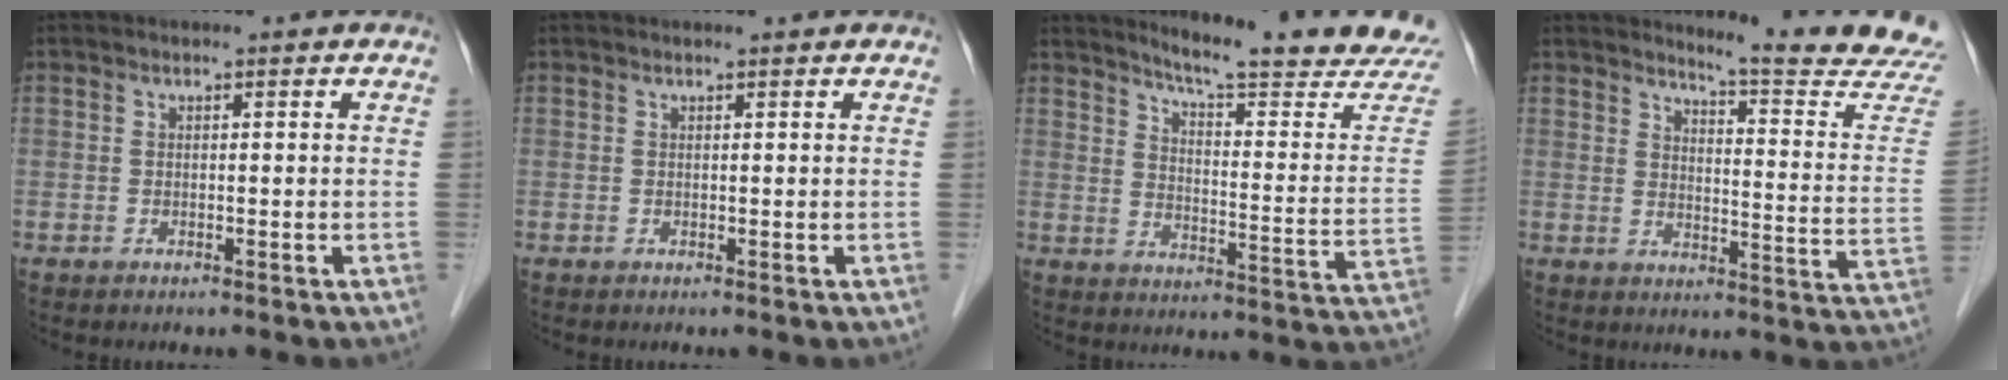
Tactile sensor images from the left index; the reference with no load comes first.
{"total": 0.8, "force": [0.7, 0.0, 0.3], "torque": [-0.008, 0.005, 0.013]}
{"total": 18.5, "force": [17.3, -0.3, 6.6], "torque": [-0.098, -0.099, 0.212]}
{"total": 14.7, "force": [14.2, -1.6, 3.4], "torque": [-0.045, -0.117, 0.158]}